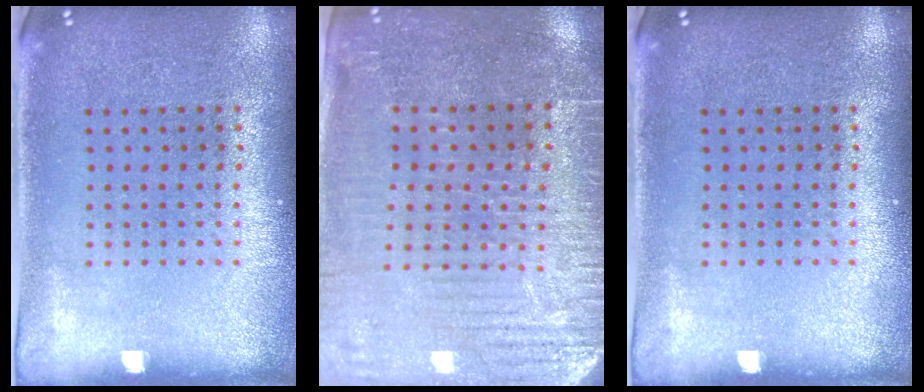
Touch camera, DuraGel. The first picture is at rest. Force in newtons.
{"total": 3.5, "press": 3.3, "slide": 0.9}
{"total": 0.0}